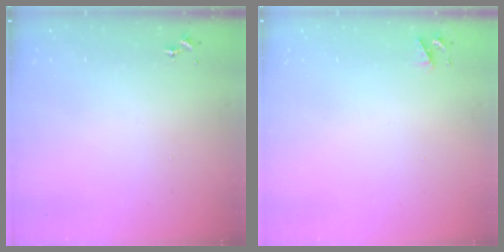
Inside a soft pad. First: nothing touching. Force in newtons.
{"total": 4.1, "press": 4.0, "slide": 0.7}